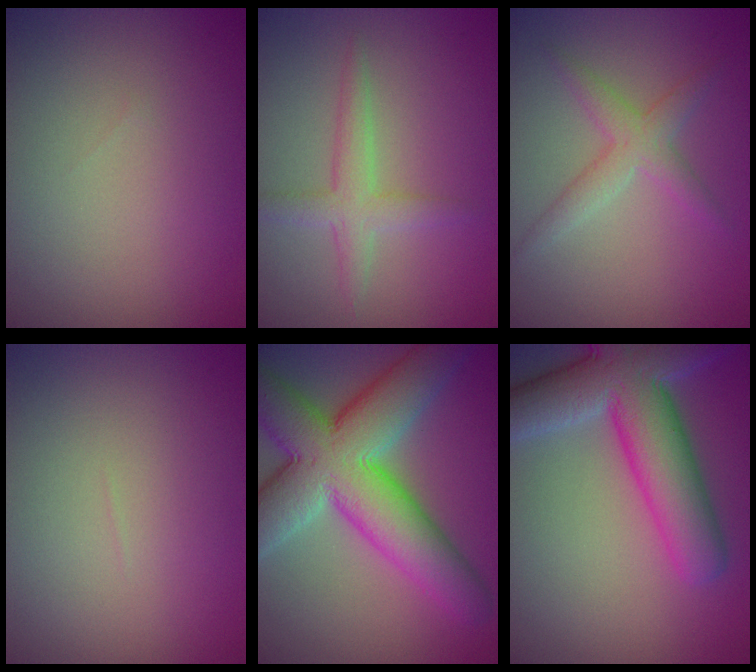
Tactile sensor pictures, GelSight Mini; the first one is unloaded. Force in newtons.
{"total": 2.4, "press": 2.4, "slide": 0.1}
{"total": 2.5, "press": 2.5, "slide": 0.1}
{"total": 0.0}
{"total": 11.9, "press": 11.9, "slide": 0.7}
{"total": 9.6, "press": 9.6, "slide": 0.6}